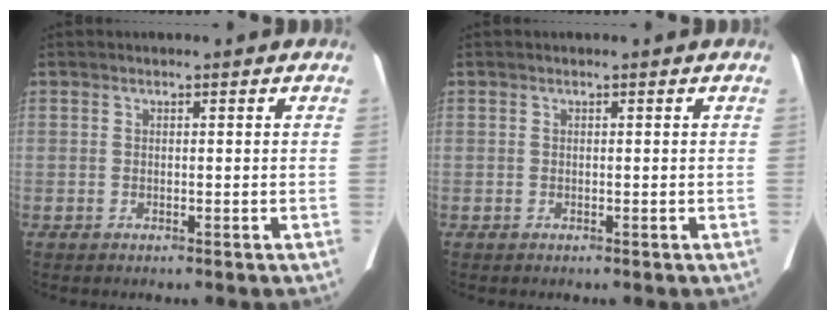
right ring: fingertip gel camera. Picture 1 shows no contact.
{"total": 0.0}